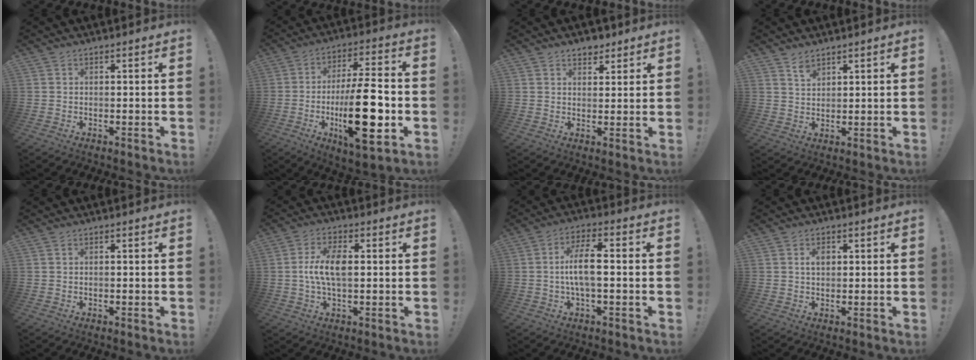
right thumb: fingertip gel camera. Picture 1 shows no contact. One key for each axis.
{"total": 22.0, "fx": -4.4, "fy": 7.0, "fz": 20.4, "tx": -0.336, "ty": 0.004, "tz": -0.068}
{"total": 3.9, "fx": 2.9, "fy": 2.5, "fz": 0.7, "tx": 0.006, "ty": -0.016, "tz": 0.051}
{"total": 3.6, "fx": 2.9, "fy": 1.8, "fz": 1.1, "tx": -0.007, "ty": -0.024, "tz": 0.051}
{"total": 0.0}
{"total": 9.0, "fx": 0.4, "fy": 4.5, "fz": 7.8, "tx": -0.145, "ty": 0.001, "tz": 0.005}
{"total": 9.5, "fx": -0.1, "fy": 3.1, "fz": 9.0, "tx": -0.168, "ty": 0.004, "tz": -0.008}
{"total": 2.6, "fx": 0.7, "fy": 1.8, "fz": 1.8, "tx": -0.025, "ty": 0.002, "tz": 0.007}